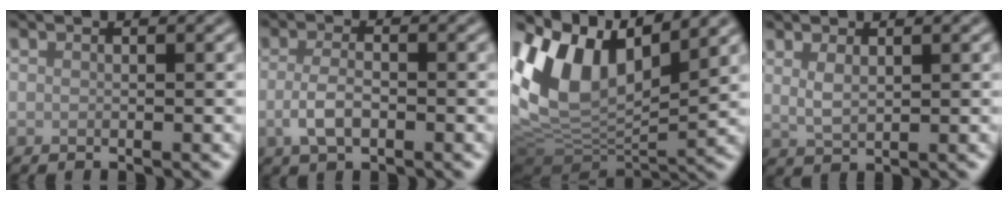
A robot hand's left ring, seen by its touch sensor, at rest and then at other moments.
{"total": 2.8, "force": [-0.8, 1.4, 2.3], "torque": [-0.049, -0.002, -0.016]}
{"total": 12.6, "force": [3.7, 7.3, 9.6], "torque": [-0.202, 0.009, 0.071]}
{"total": 1.8, "force": [0.9, 0.7, 1.3], "torque": [-0.031, -0.002, 0.024]}